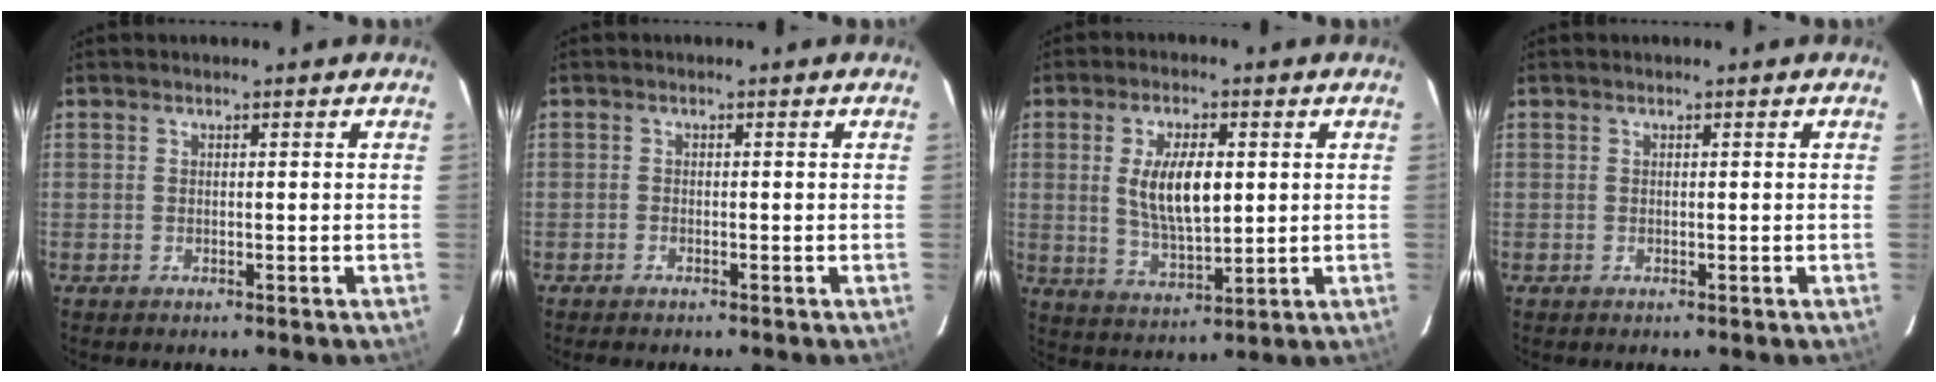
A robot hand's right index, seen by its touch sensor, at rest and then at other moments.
{"total": 0.9, "force": [-0.9, 0.2, 0.3], "torque": [-0.010, 0.001, -0.018]}
{"total": 9.8, "force": [1.5, 4.1, 8.8], "torque": [-0.165, -0.003, 0.034]}
{"total": 0.0}